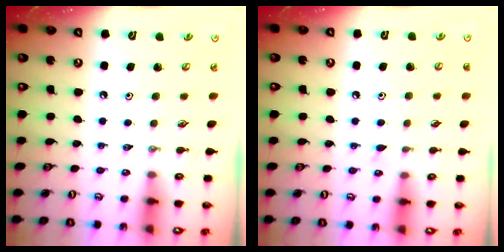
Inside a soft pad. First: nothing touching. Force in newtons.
{"total": 4.3, "press": 4.2, "slide": 0.6}